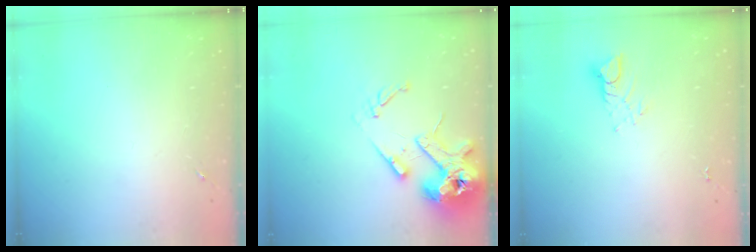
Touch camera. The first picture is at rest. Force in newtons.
{"total": 16.3, "press": 16.2, "slide": 2.3}
{"total": 5.1, "press": 5.0, "slide": 0.3}